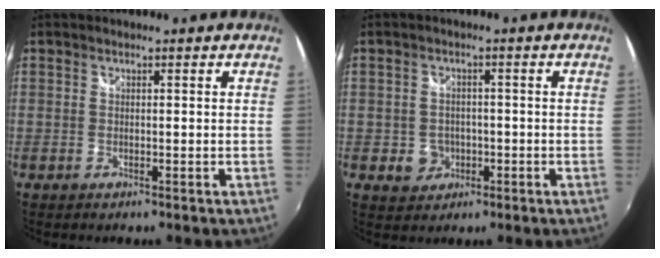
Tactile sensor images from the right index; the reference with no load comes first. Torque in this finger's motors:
{"motor_torque": [0.08, 0.04, -0.02, 0.00]}